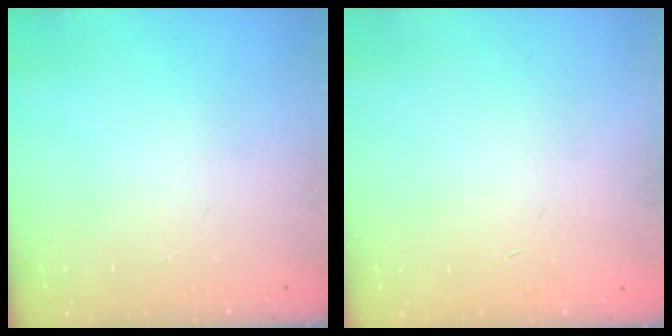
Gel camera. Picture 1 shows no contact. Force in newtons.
{"total": 0.0}